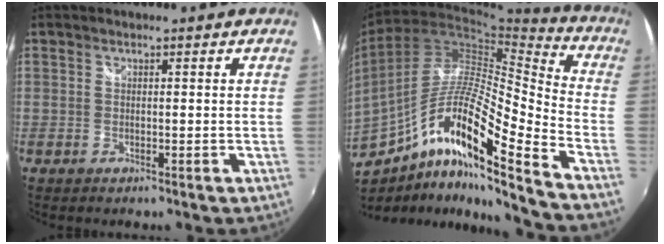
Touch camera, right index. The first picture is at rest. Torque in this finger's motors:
{"motor_torque": [0.31, -0.42, 0.56, 0.11]}